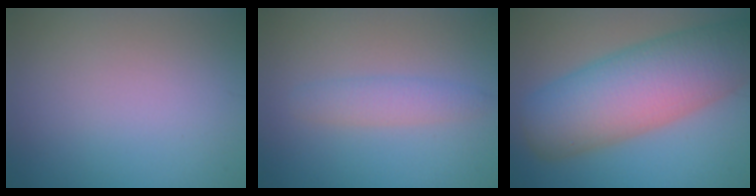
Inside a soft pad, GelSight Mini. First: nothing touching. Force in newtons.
{"total": 2.1, "press": 2.1, "slide": 0.1}
{"total": 11.3, "press": 11.3, "slide": 0.6}